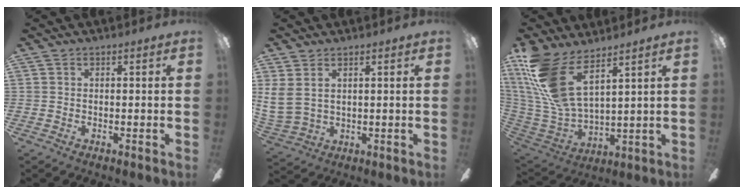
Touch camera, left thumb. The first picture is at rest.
{"total": 8.3, "force": [4.0, 5.3, 5.0], "torque": [-0.129, -0.017, 0.078]}
{"total": 17.8, "force": [9.7, 7.0, 13.2], "torque": [-0.306, -0.055, 0.172]}